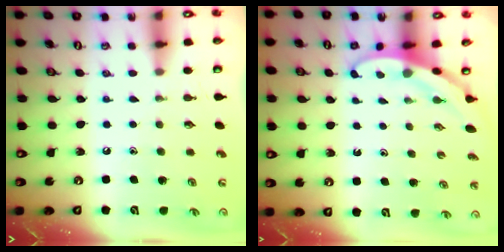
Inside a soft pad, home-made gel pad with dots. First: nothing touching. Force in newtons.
{"total": 3.3, "press": 3.3, "slide": 0.1}